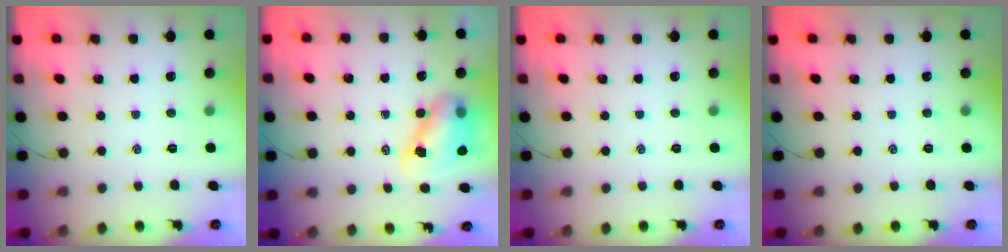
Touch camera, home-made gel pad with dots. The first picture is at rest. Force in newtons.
{"total": 8.2, "press": 8.1, "slide": 1.7}
{"total": 0.0}
{"total": 0.0}